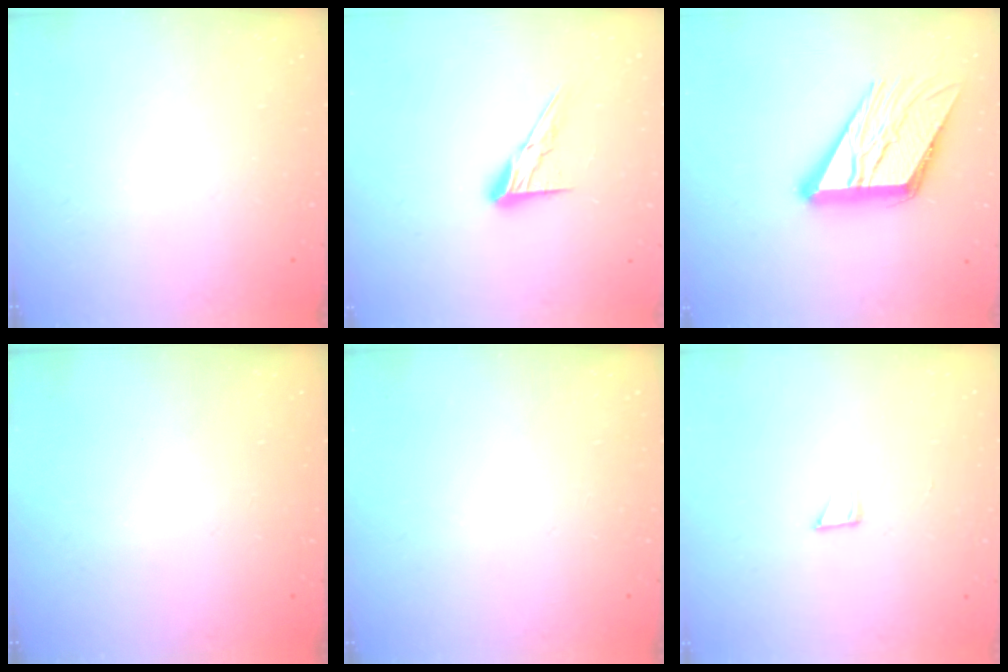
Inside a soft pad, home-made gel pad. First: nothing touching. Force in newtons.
{"total": 9.8, "press": 9.8, "slide": 0.5}
{"total": 19.0, "press": 18.9, "slide": 2.0}
{"total": 0.0}
{"total": 0.0}
{"total": 3.6, "press": 3.6, "slide": 0.3}